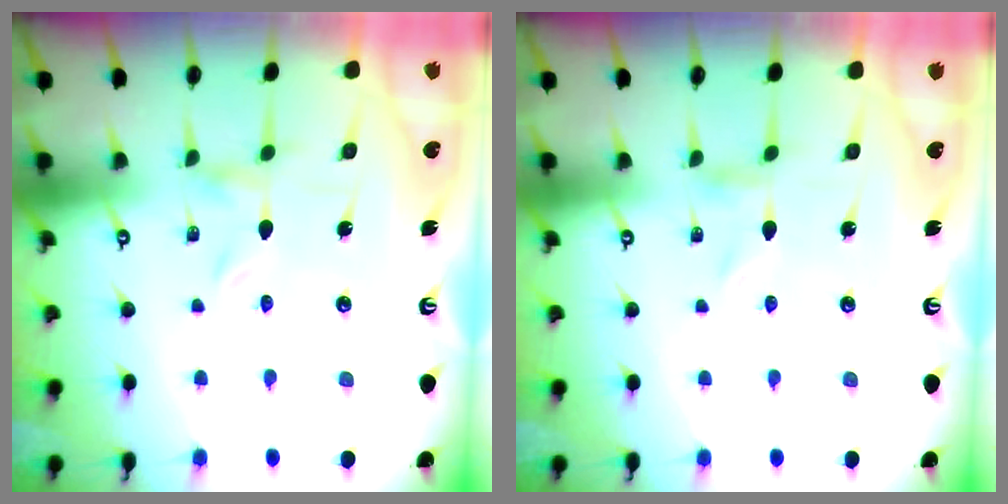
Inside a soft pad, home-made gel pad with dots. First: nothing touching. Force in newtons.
{"total": 0.0}